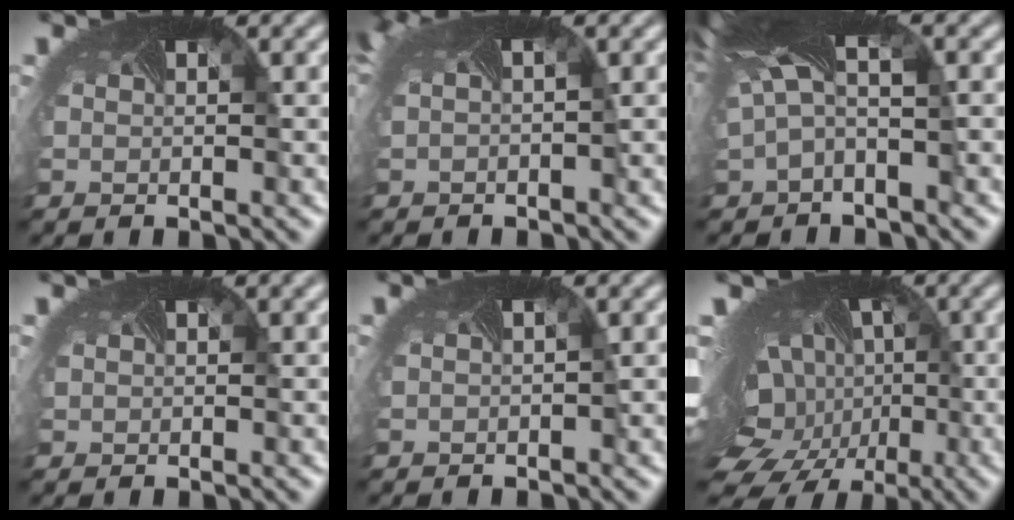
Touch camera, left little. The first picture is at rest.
{"total": 5.1, "force": [1.1, 2.6, 4.2], "torque": [-0.092, 0.013, 0.018]}
{"total": 6.9, "force": [2.1, 3.0, 5.8], "torque": [-0.159, 0.005, 0.036]}
{"total": 0.9, "force": [0.7, 0.2, 0.5], "torque": [-0.017, -0.005, 0.017]}
{"total": 0.9, "force": [0.0, 0.5, 0.7], "torque": [0.001, 0.009, -0.003]}
{"total": 17.2, "force": [-3.3, 12.8, 11.1], "torque": [-0.200, -0.019, -0.046]}